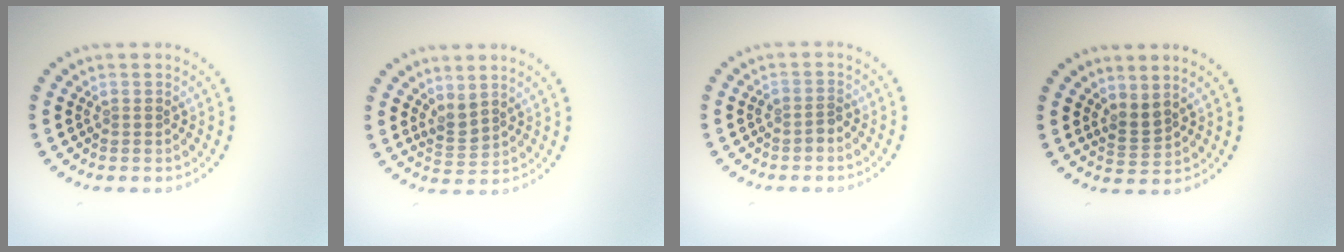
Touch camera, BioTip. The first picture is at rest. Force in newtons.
{"total": 1.7, "press": 1.4, "slide": 0.9}
{"total": 1.1, "press": 0.8, "slide": 0.7}
{"total": 1.8, "press": 1.4, "slide": 1.2}